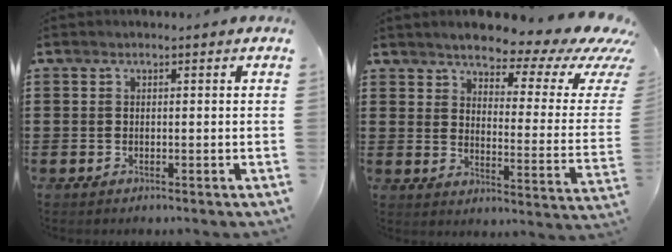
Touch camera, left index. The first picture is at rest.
{"total": 6.0, "force": [5.1, 1.0, 3.1], "torque": [-0.062, -0.043, 0.079]}